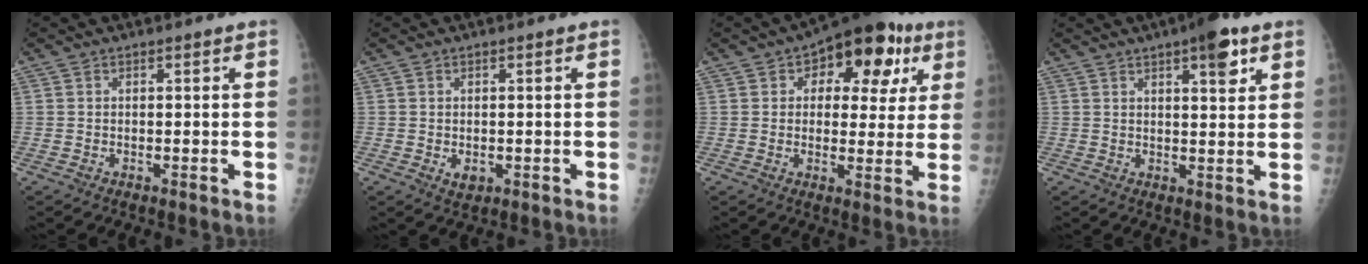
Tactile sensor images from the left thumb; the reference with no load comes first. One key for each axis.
{"total": 2.4, "fx": -0.4, "fy": 1.8, "fz": 1.5, "tx": -0.015, "ty": -0.002, "tz": 0.000}
{"total": 15.2, "fx": 6.2, "fy": 8.9, "fz": 10.7, "tx": -0.084, "ty": 0.007, "tz": 0.077}
{"total": 7.3, "fx": 4.0, "fy": 2.3, "fz": 5.6, "tx": -0.064, "ty": -0.015, "tz": 0.052}